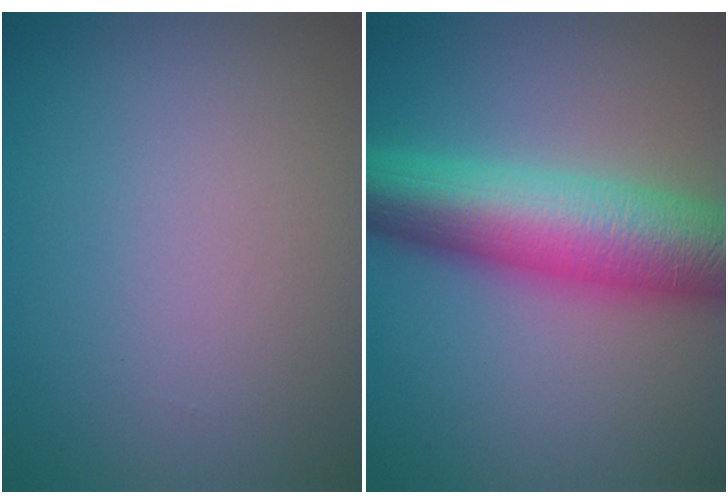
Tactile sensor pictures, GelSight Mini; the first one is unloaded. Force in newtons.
{"total": 10.4, "press": 10.4, "slide": 0.1}